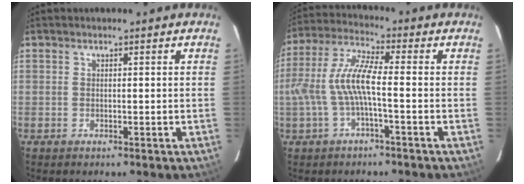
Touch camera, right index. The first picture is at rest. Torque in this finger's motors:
{"motor_torque": [0.87, -0.54, 0.71, 0.21]}